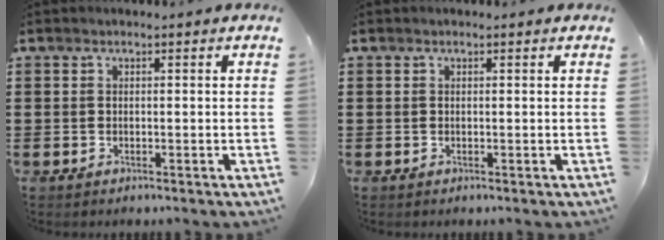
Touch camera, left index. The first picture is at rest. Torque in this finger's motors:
{"motor_torque": [2.14, 0.00, 0.03, 0.01]}